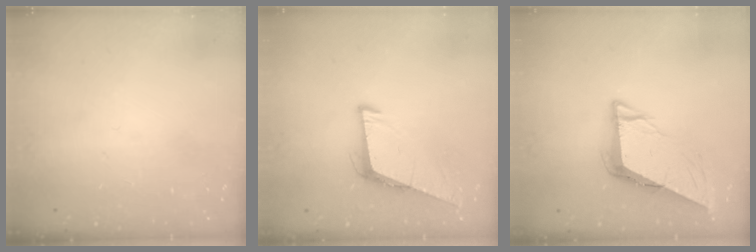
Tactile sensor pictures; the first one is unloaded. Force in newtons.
{"total": 9.0, "press": 8.4, "slide": 3.1}
{"total": 8.2, "press": 8.2, "slide": 0.6}